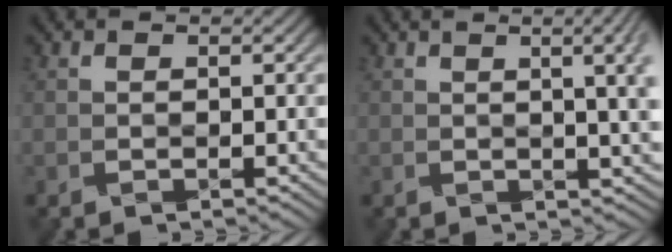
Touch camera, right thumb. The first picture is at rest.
{"total": 9.3, "force": [1.8, 3.0, 8.6], "torque": [-0.071, 0.035, 0.013]}